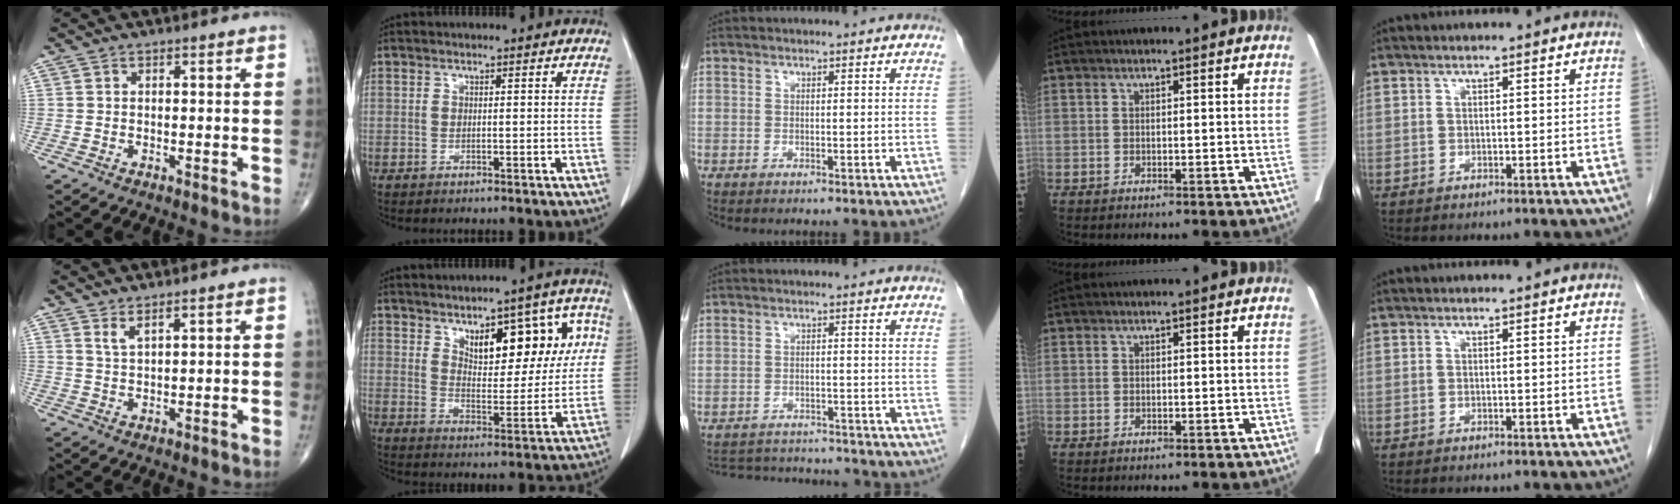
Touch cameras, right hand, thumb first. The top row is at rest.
{"thumb": {"total": 2.5, "force": [1.8, 0.5, 1.7], "torque": [-0.036, -0.016, 0.040]}, "index": {"total": 12.7, "force": [5.1, 5.4, 10.3], "torque": [-0.130, 0.023, 0.080]}, "middle": {"total": 9.8, "force": [-9.5, 1.7, 1.8], "torque": [-0.034, 0.011, -0.131]}}